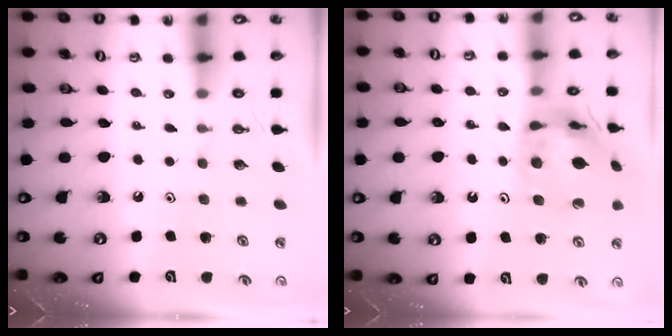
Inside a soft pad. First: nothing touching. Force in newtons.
{"total": 16.1, "press": 16.0, "slide": 2.0}